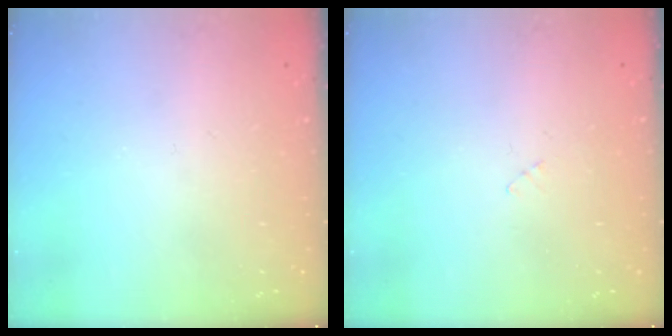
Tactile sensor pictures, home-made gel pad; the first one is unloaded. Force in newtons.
{"total": 2.7, "press": 2.7, "slide": 0.3}